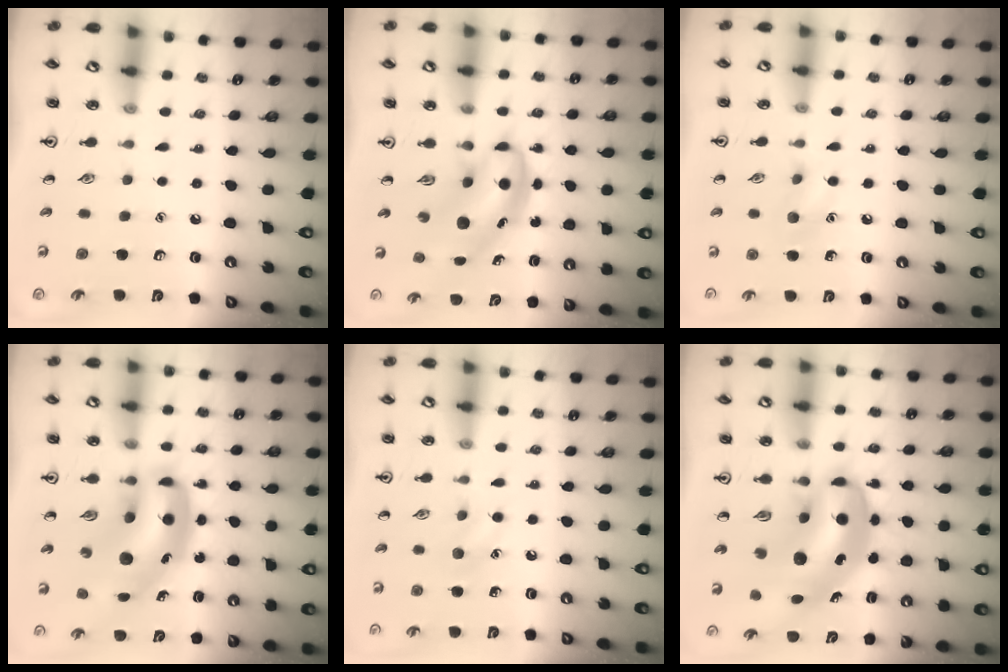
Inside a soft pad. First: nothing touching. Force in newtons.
{"total": 6.7, "press": 6.6, "slide": 1.3}
{"total": 7.9, "press": 7.6, "slide": 1.9}
{"total": 13.3, "press": 12.8, "slide": 3.9}
{"total": 6.8, "press": 6.4, "slide": 2.2}
{"total": 10.3, "press": 9.8, "slide": 3.1}